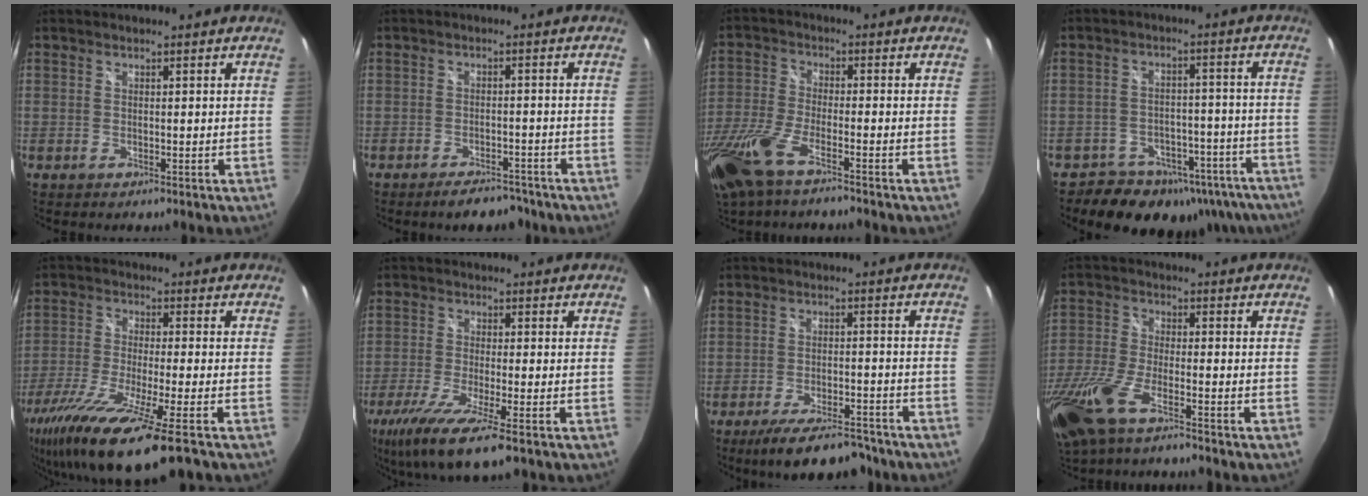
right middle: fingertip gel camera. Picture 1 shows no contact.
{"total": 5.9, "force": [-4.8, 2.3, 2.4], "torque": [-0.049, 0.005, -0.064]}
{"total": 13.4, "force": [-9.1, 3.4, 9.1], "torque": [-0.216, -0.039, -0.183]}
{"total": 18.1, "force": [-13.4, 10.5, 6.2], "torque": [-0.111, 0.030, -0.152]}
{"total": 18.1, "force": [-12.5, 1.3, 13.0], "torque": [-0.266, -0.062, -0.222]}
{"total": 11.9, "force": [-7.5, 1.1, 9.2], "torque": [-0.201, -0.052, -0.135]}
{"total": 12.1, "force": [-10.1, 3.2, 5.8], "torque": [-0.119, -0.011, -0.152]}
{"total": 14.1, "force": [-9.8, 3.4, 9.5], "torque": [-0.225, -0.041, -0.193]}